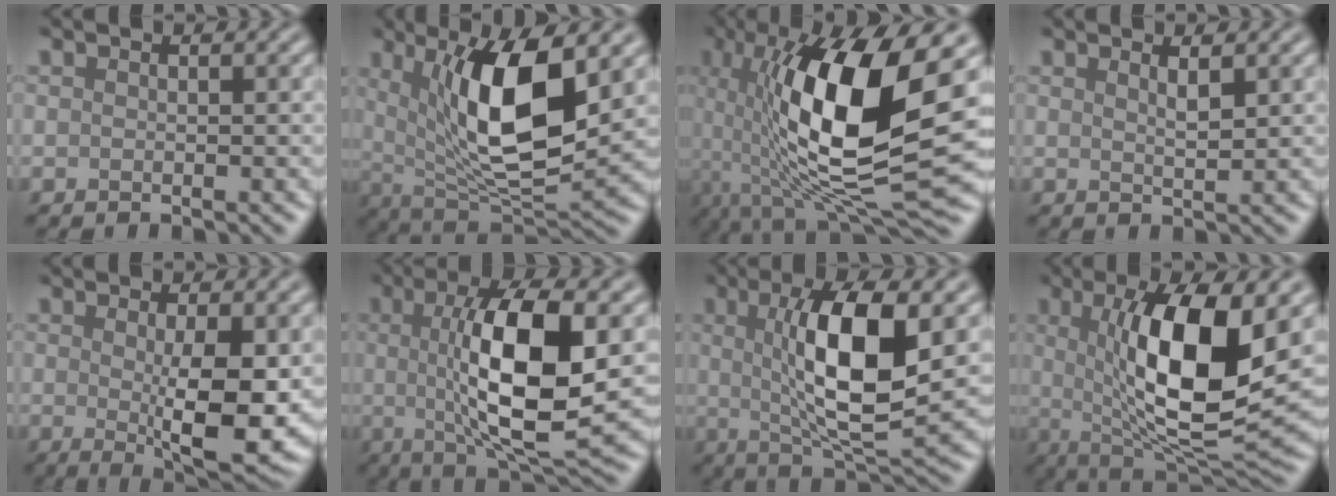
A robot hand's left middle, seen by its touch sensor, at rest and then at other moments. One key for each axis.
{"total": 10.6, "fx": 2.8, "fy": 3.5, "fz": 9.6, "tx": -0.164, "ty": -0.014, "tz": 0.053}
{"total": 14.9, "fx": 0.8, "fy": 4.8, "fz": 14.1, "tx": -0.248, "ty": -0.009, "tz": 0.010}
{"total": 1.5, "fx": 1.0, "fy": 0.3, "fz": 1.1, "tx": -0.015, "ty": 0.001, "tz": 0.013}
{"total": 7.3, "fx": -0.2, "fy": 1.9, "fz": 7.0, "tx": -0.113, "ty": -0.016, "tz": 0.005}
{"total": 10.7, "fx": 0.7, "fy": 3.1, "fz": 10.2, "tx": -0.161, "ty": -0.002, "tz": 0.013}
{"total": 9.9, "fx": 1.4, "fy": 2.9, "fz": 9.4, "tx": -0.154, "ty": -0.005, "tz": 0.027}
{"total": 12.3, "fx": 1.7, "fy": 3.9, "fz": 11.6, "tx": -0.184, "ty": -0.009, "tz": 0.033}